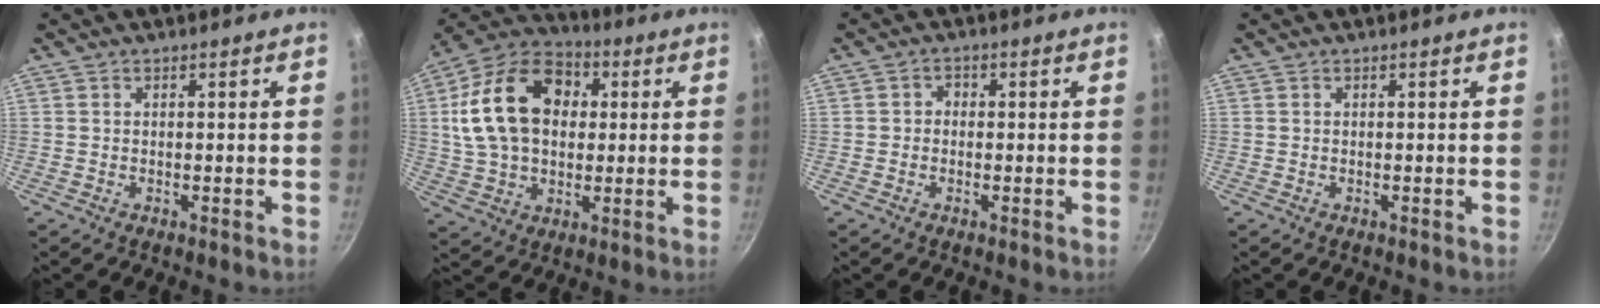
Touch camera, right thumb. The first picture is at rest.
{"total": 20.0, "force": [3.3, 14.1, 13.8], "torque": [-0.225, 0.026, 0.050]}
{"total": 1.7, "force": [-0.4, 1.5, 0.7], "torque": [-0.003, 0.004, -0.011]}
{"total": 0.0}